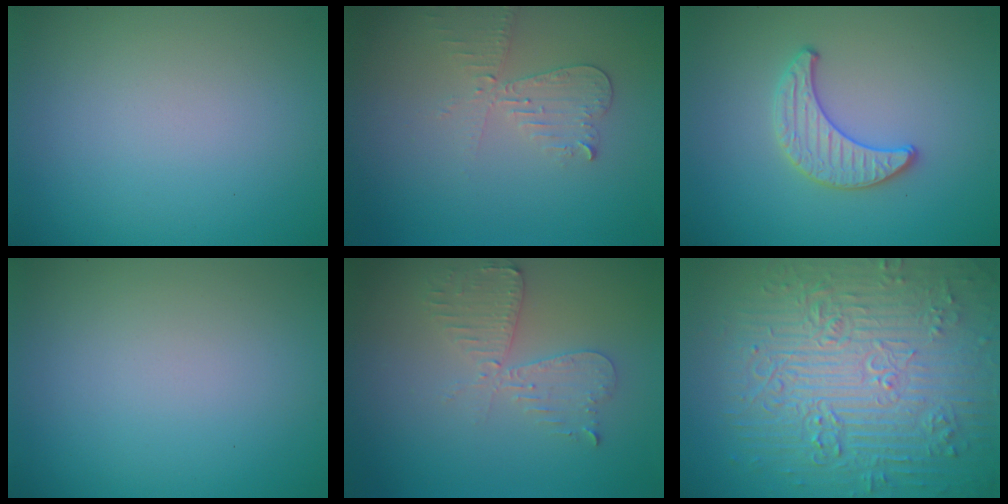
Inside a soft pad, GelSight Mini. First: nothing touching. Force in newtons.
{"total": 2.6, "press": 2.5, "slide": 0.6}
{"total": 2.0, "press": 2.0, "slide": 0.1}
{"total": 0.0}
{"total": 3.5, "press": 3.5, "slide": 0.5}
{"total": 11.7, "press": 7.8, "slide": 8.6}